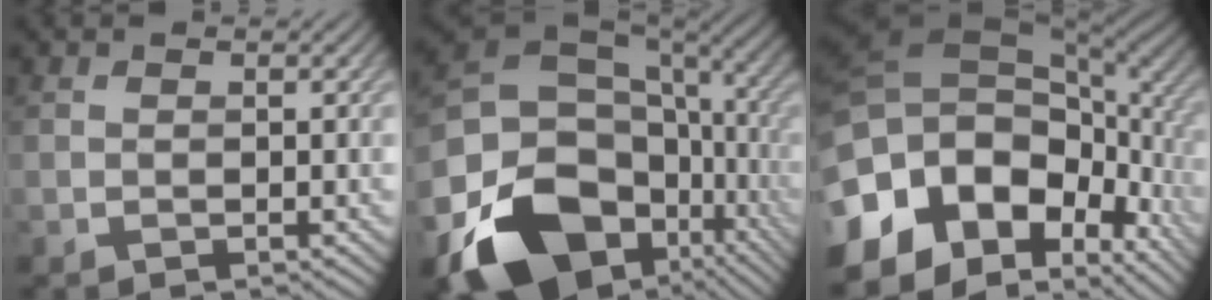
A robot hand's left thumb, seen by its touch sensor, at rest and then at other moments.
{"total": 21.1, "force": [-7.5, 15.7, 11.9], "torque": [-0.267, -0.037, -0.086]}
{"total": 19.0, "force": [-5.2, 12.2, 13.7], "torque": [-0.277, -0.014, -0.069]}